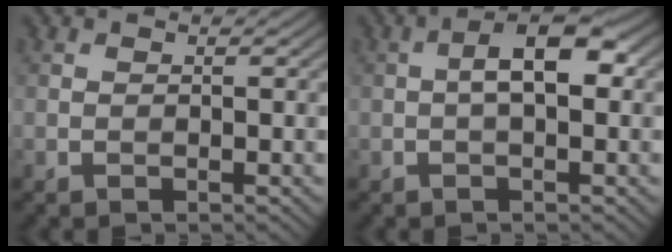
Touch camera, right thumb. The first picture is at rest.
{"total": 5.6, "force": [0.2, 2.3, 5.0], "torque": [-0.082, 0.012, -0.003]}